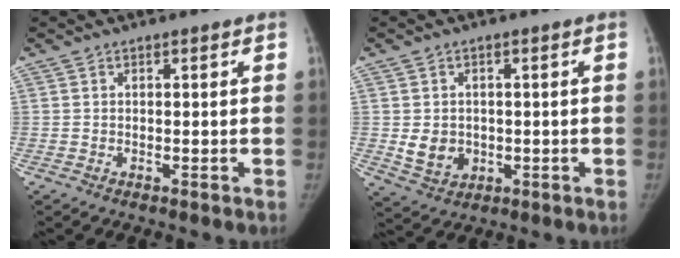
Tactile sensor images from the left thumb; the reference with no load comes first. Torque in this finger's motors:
{"motor_torque": [0.59, 0.71, 0.28, -0.08, 0.25]}